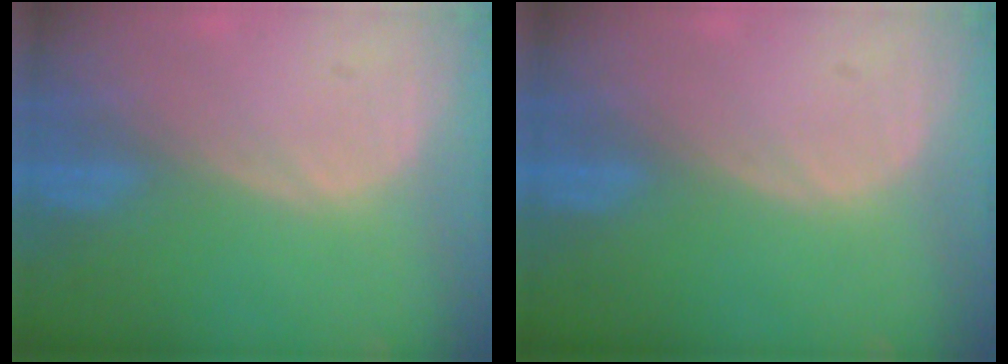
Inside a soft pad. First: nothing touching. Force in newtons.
{"total": 0.0}